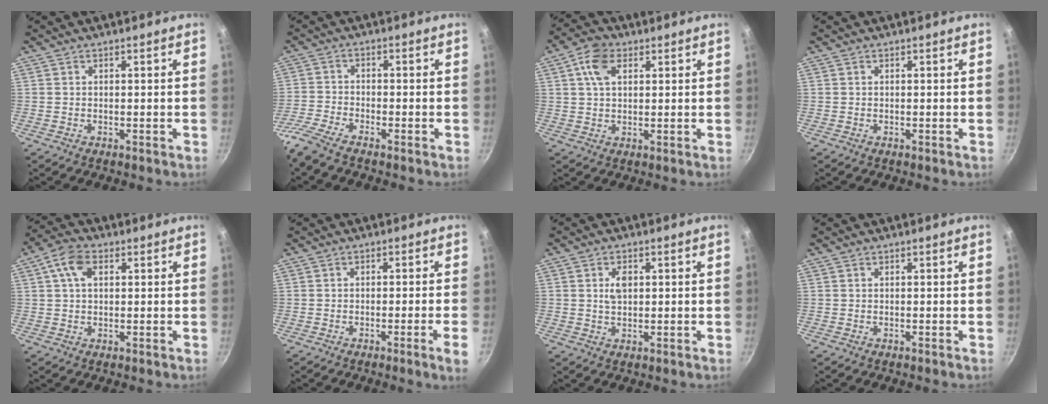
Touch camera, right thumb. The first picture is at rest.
{"total": 5.5, "force": [-4.5, 0.7, 3.1], "torque": [-0.082, 0.017, -0.103]}
{"total": 6.4, "force": [2.5, 4.0, 4.3], "torque": [-0.065, 0.005, 0.039]}
{"total": 0.0}
{"total": 6.0, "force": [2.0, 3.8, 4.2], "torque": [-0.075, 0.009, 0.030]}
{"total": 3.8, "force": [-1.6, -0.6, 3.4], "torque": [-0.058, 0.008, -0.022]}
{"total": 3.3, "force": [0.8, 2.2, 2.3], "torque": [-0.026, -0.002, 0.013]}
{"total": 0.0}